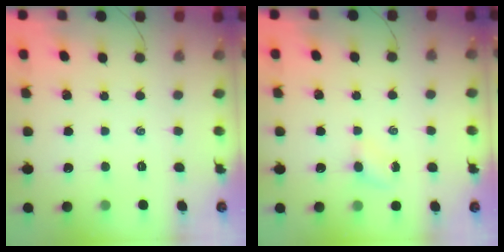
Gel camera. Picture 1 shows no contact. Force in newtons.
{"total": 2.8, "press": 2.6, "slide": 0.9}